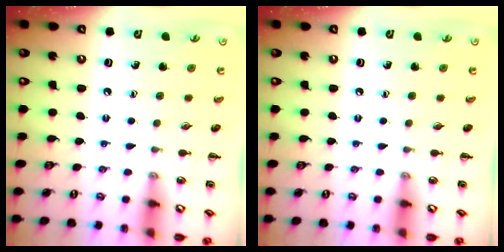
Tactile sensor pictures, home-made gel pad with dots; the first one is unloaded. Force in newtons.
{"total": 0.0}